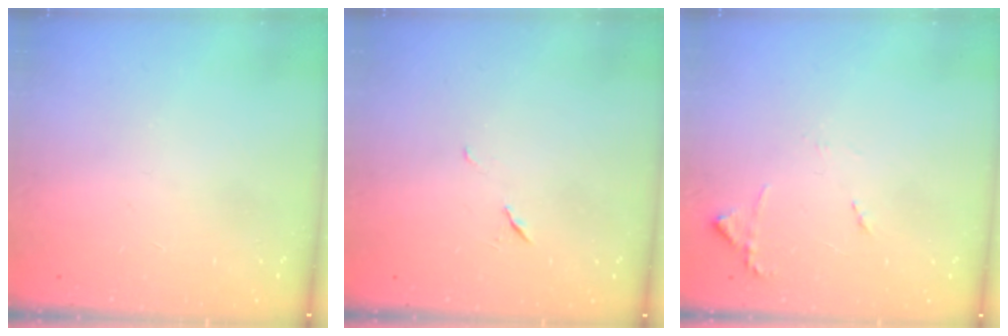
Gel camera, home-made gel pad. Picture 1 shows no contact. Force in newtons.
{"total": 3.8, "press": 3.4, "slide": 1.7}
{"total": 7.8, "press": 7.7, "slide": 0.7}